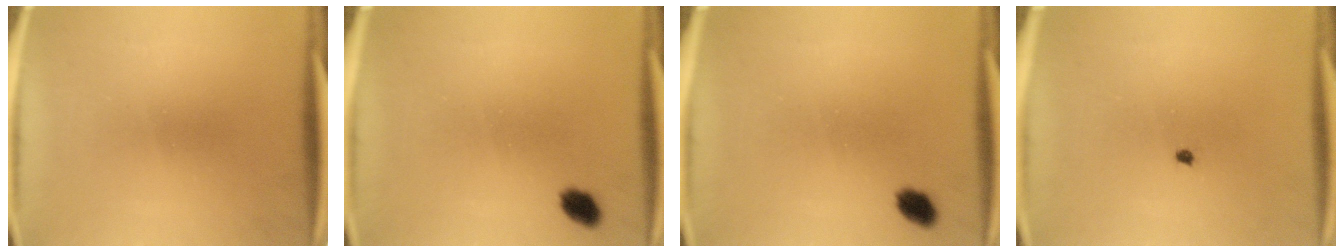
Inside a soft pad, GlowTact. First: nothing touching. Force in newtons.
{"total": 2.8}
{"total": 2.8}
{"total": 0.5}